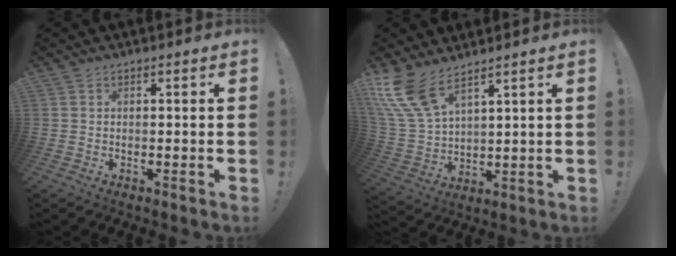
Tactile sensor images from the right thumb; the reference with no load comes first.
{"total": 11.5, "force": [8.4, 4.1, 6.7], "torque": [-0.156, -0.050, 0.160]}